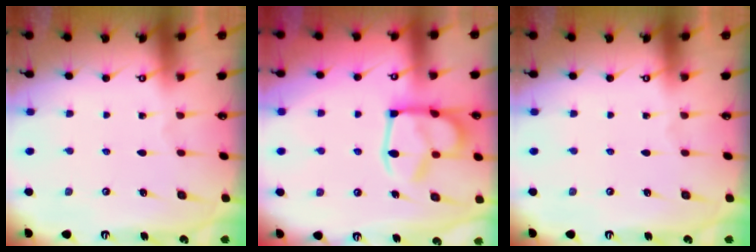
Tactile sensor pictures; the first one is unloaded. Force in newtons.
{"total": 16.0, "press": 15.9, "slide": 1.3}
{"total": 0.0}